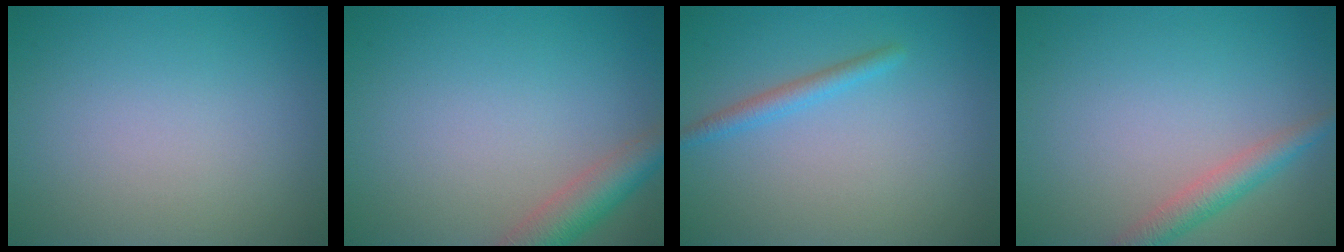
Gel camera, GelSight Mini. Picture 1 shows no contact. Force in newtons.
{"total": 3.8, "press": 3.8, "slide": 0.2}
{"total": 1.6, "press": 1.6, "slide": 0.1}
{"total": 2.6, "press": 2.6, "slide": 0.1}